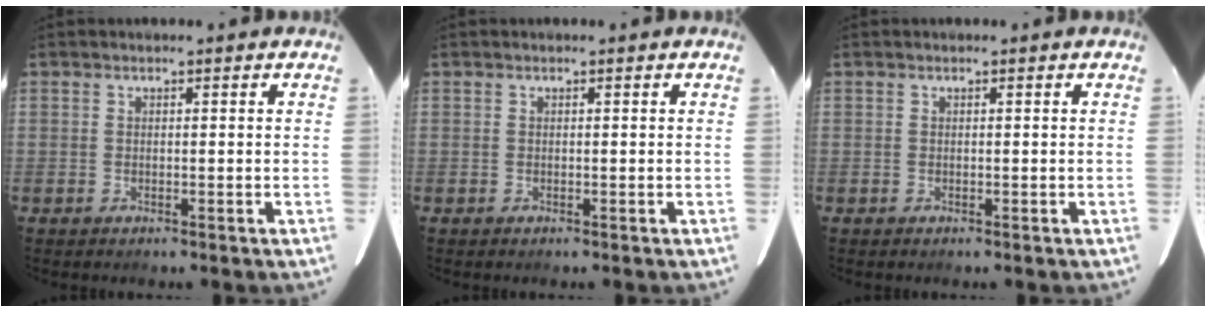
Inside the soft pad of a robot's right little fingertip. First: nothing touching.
{"total": 0.0}
{"total": 0.0}